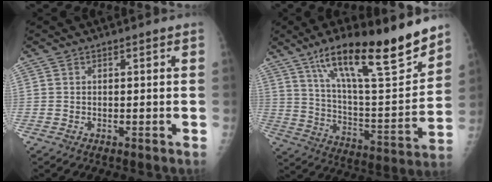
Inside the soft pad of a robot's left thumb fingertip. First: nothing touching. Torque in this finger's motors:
{"motor_torque": [0.46, 0.45, 1.49, -1.28, 0.39]}